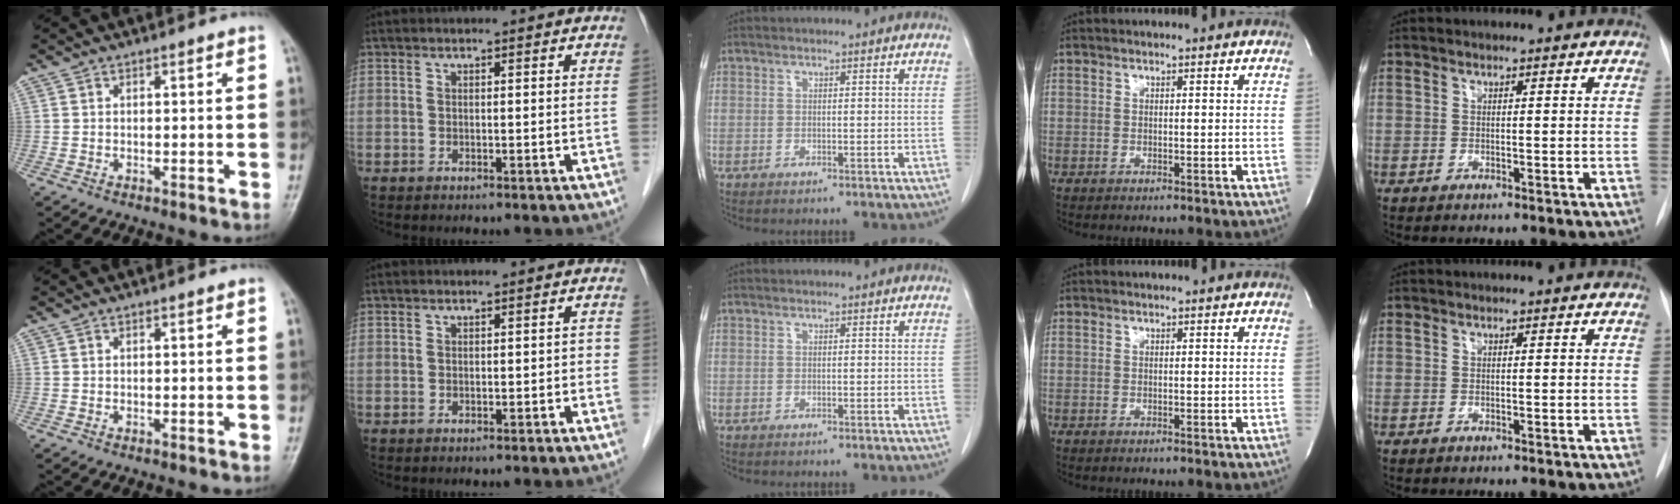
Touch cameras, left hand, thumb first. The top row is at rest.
{"index": {"total": 0.7, "force": [-0.2, 0.5, 0.5], "torque": [0.000, 0.004, -0.005]}}